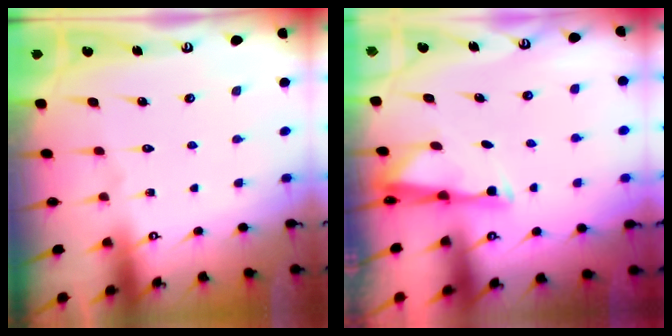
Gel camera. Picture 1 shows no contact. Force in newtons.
{"total": 2.9, "press": 2.9, "slide": 0.6}